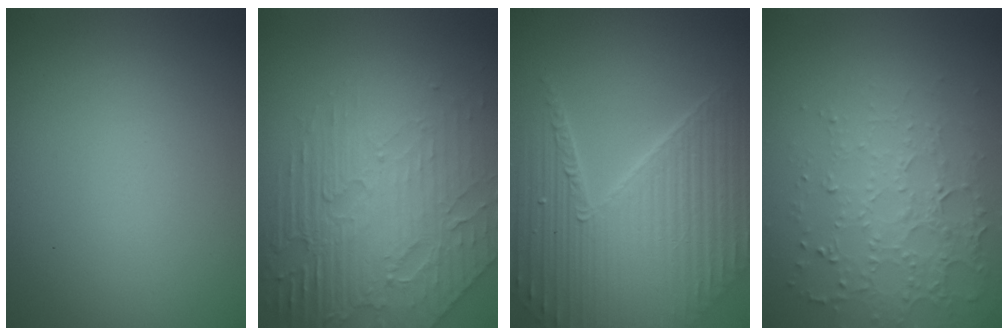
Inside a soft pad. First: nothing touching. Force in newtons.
{"total": 7.9, "press": 5.6, "slide": 5.7}
{"total": 8.1, "press": 6.1, "slide": 5.3}
{"total": 3.5, "press": 3.3, "slide": 1.2}